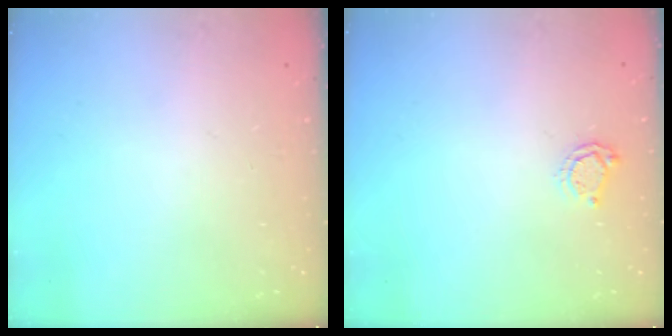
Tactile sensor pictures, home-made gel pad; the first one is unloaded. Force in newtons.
{"total": 5.3, "press": 5.3, "slide": 0.5}